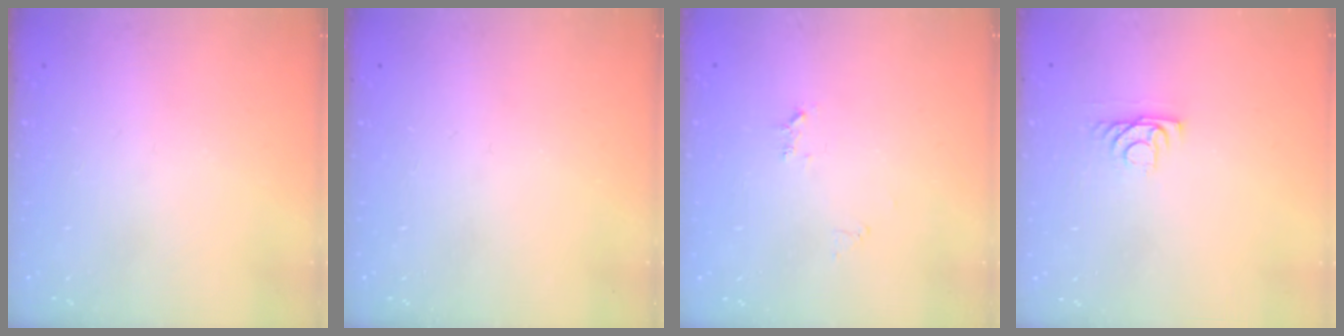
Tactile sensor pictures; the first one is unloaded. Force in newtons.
{"total": 0.0}
{"total": 5.3, "press": 5.3, "slide": 0.6}
{"total": 4.2, "press": 4.1, "slide": 0.6}